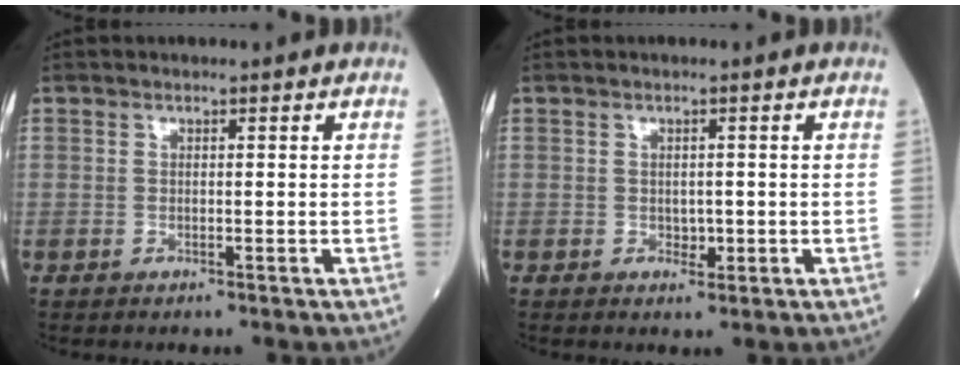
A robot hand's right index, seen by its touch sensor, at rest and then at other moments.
{"total": 1.5, "force": [-0.2, 1.1, 1.0], "torque": [-0.007, 0.001, 0.000]}